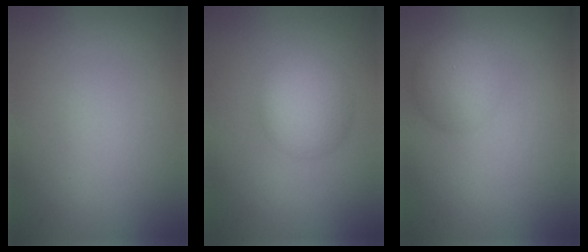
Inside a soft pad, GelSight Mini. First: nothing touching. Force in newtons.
{"total": 4.4, "press": 4.4, "slide": 0.2}
{"total": 2.9, "press": 2.9, "slide": 0.1}